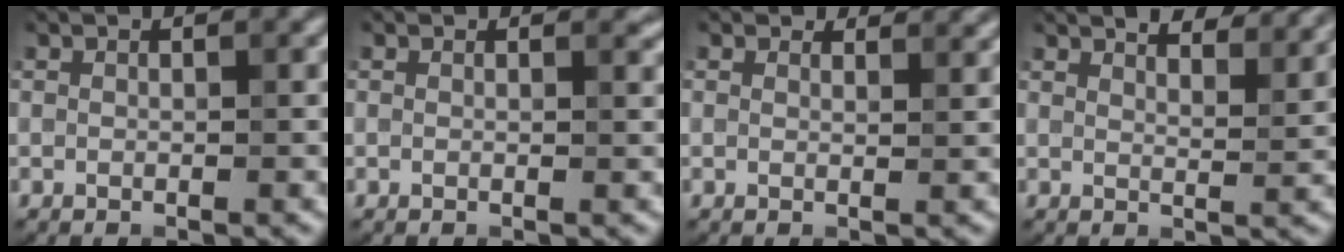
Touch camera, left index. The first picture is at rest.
{"total": 0.7, "force": [0.5, 0.2, 0.3], "torque": [-0.004, -0.006, 0.005]}
{"total": 2.9, "force": [2.7, 0.9, 0.7], "torque": [-0.016, 0.002, 0.027]}
{"total": 6.8, "force": [5.7, 1.8, 3.3], "torque": [-0.027, 0.021, 0.049]}